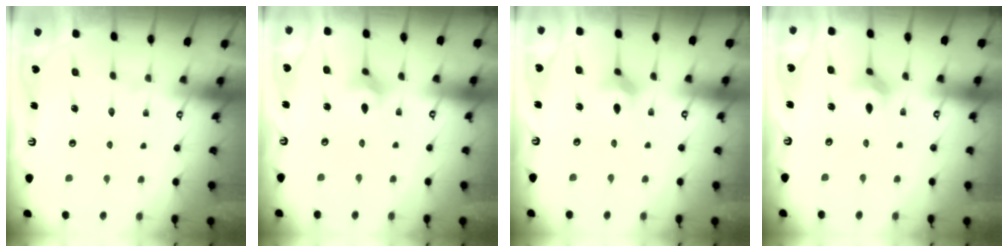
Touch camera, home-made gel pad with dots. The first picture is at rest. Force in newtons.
{"total": 3.6, "press": 3.5, "slide": 0.7}
{"total": 3.6, "press": 3.6, "slide": 0.7}
{"total": 3.8, "press": 3.8, "slide": 0.1}